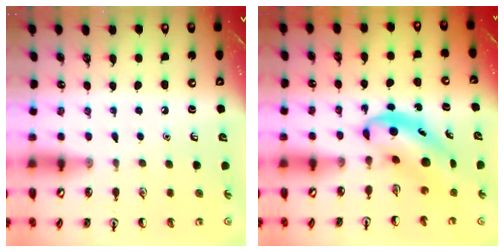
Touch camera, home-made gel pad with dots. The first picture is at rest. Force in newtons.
{"total": 6.7, "press": 6.6, "slide": 1.3}